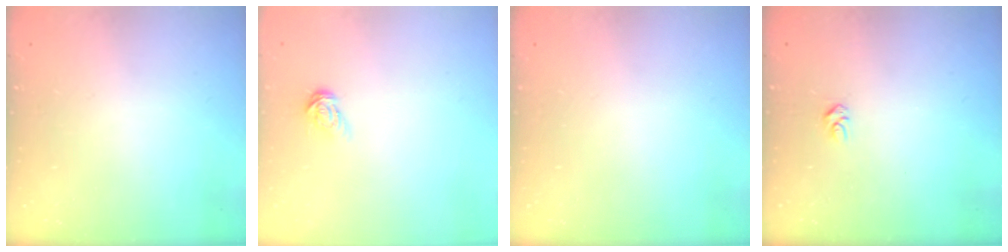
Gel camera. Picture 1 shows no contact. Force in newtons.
{"total": 5.5, "press": 5.4, "slide": 0.5}
{"total": 0.0}
{"total": 2.8, "press": 2.8, "slide": 0.4}